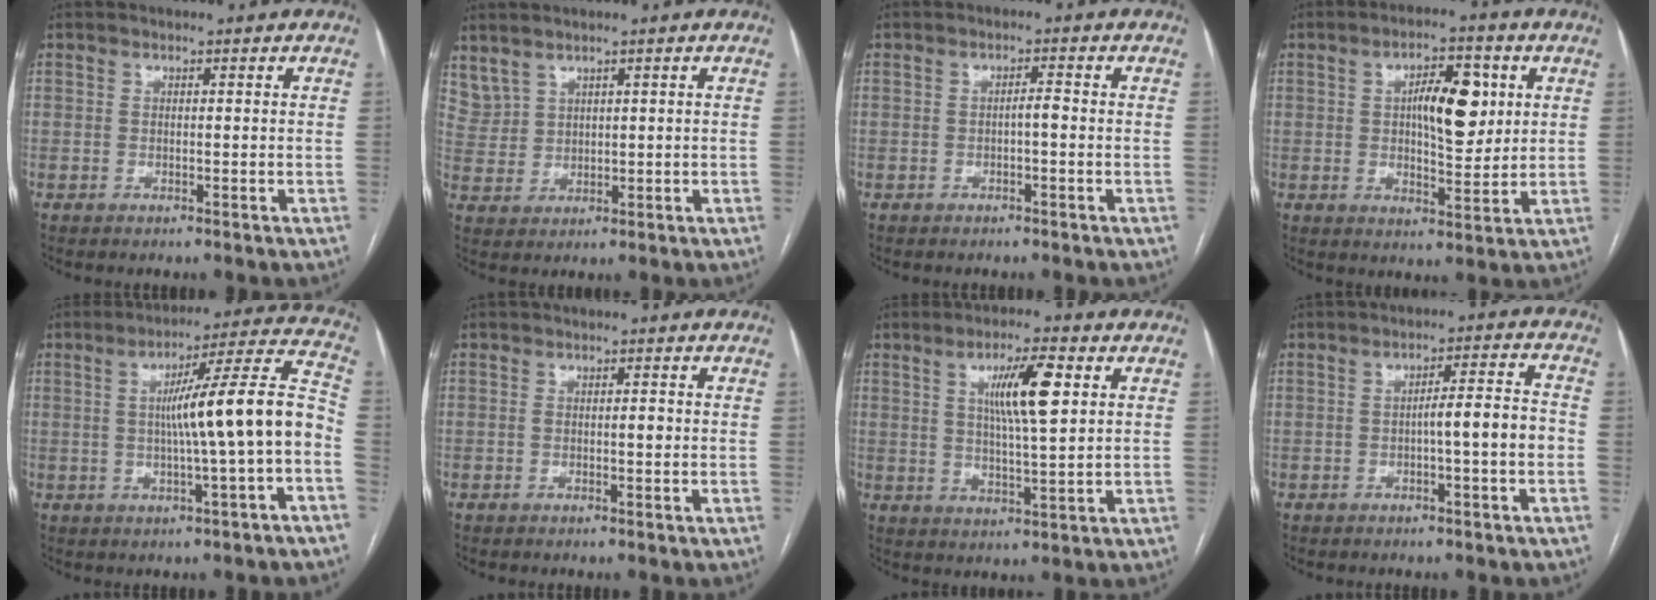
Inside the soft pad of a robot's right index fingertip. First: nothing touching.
{"total": 5.5, "force": [4.1, 3.3, 1.5], "torque": [-0.047, 0.013, 0.105]}
{"total": 1.4, "force": [-0.4, 0.2, 1.4], "torque": [-0.020, 0.004, -0.006]}
{"total": 9.4, "force": [2.2, 3.5, 8.4], "torque": [-0.129, 0.012, 0.037]}
{"total": 13.9, "force": [-1.4, -0.3, 13.9], "torque": [-0.199, 0.026, -0.024]}
{"total": 1.4, "force": [-0.1, 0.4, 1.3], "torque": [-0.022, 0.001, -0.001]}
{"total": 8.8, "force": [2.8, 0.9, 8.3], "torque": [-0.144, 0.004, 0.049]}
{"total": 5.9, "force": [-1.3, 0.2, 5.7], "torque": [-0.083, 0.018, -0.018]}